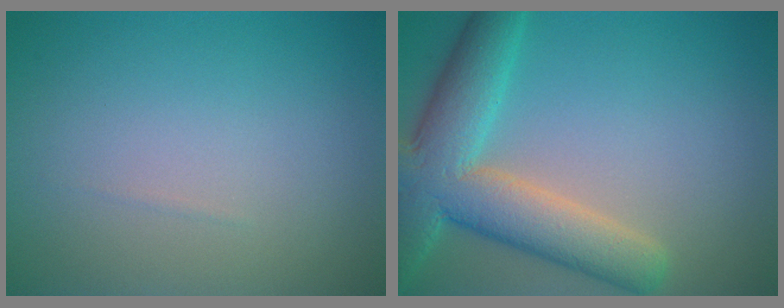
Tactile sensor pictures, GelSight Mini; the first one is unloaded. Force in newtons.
{"total": 8.5, "press": 8.4, "slide": 0.6}